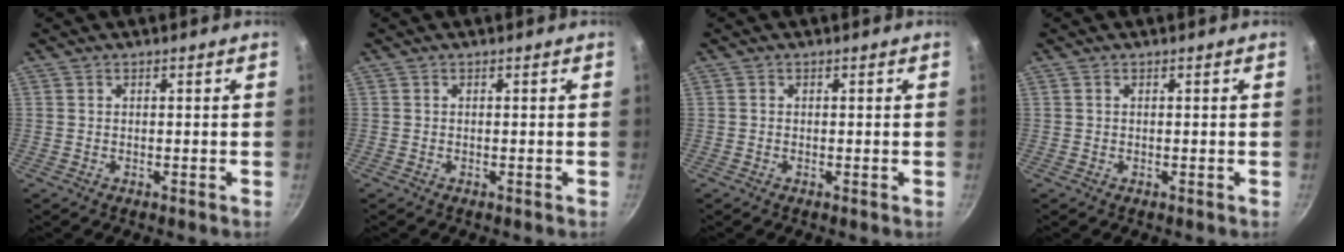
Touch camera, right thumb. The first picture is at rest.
{"total": 0.0}
{"total": 0.0}
{"total": 0.0}